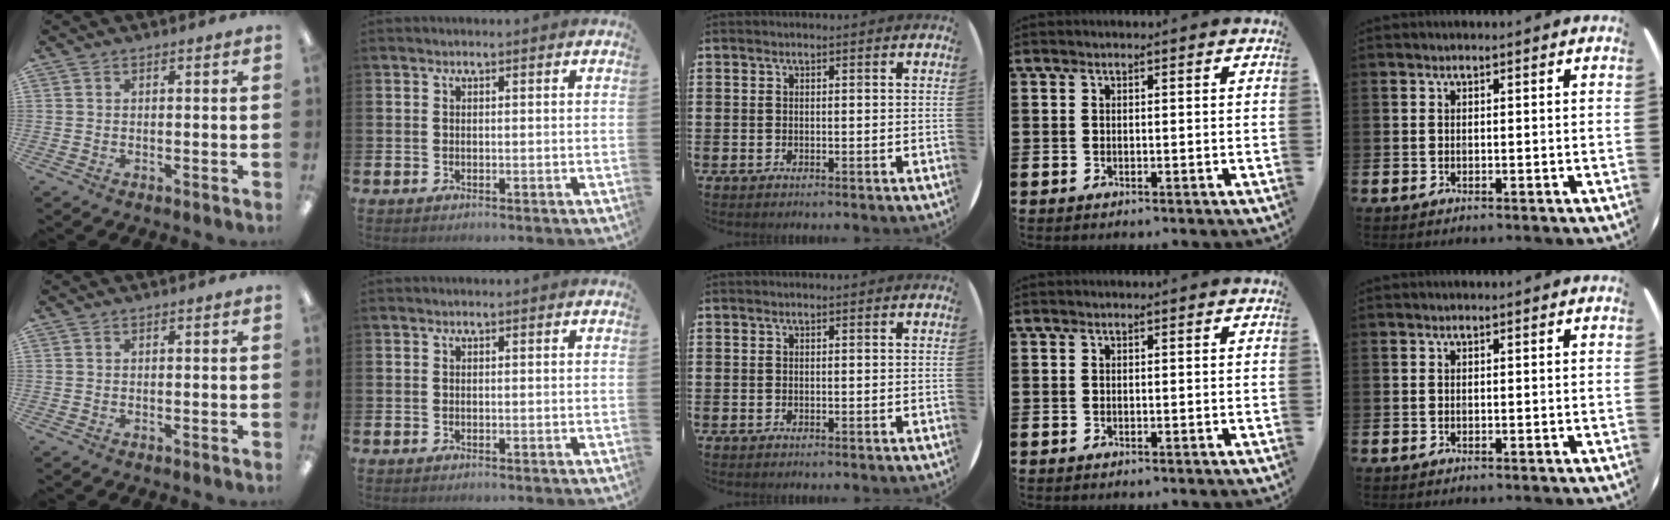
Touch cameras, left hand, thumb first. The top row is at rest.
{}